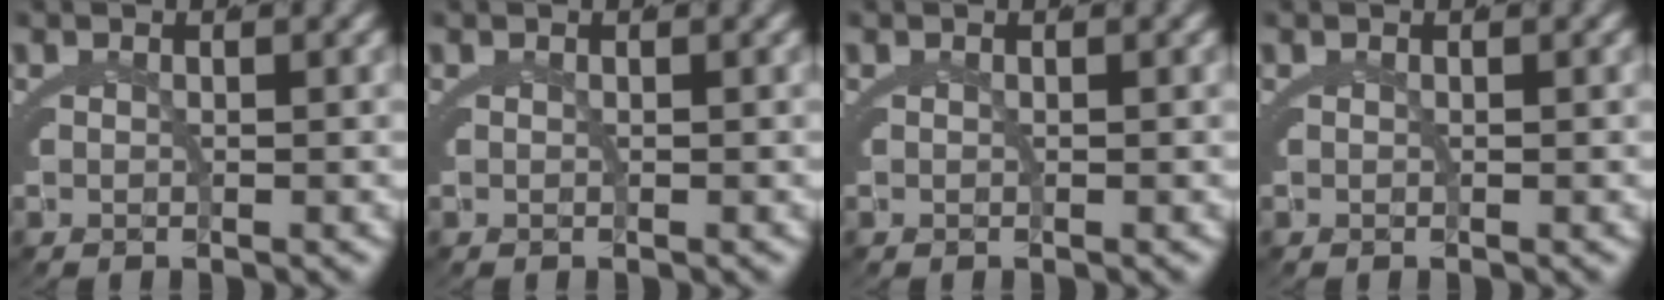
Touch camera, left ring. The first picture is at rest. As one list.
[{"total": 0.0}, {"total": 0.0}, {"total": 0.0}]